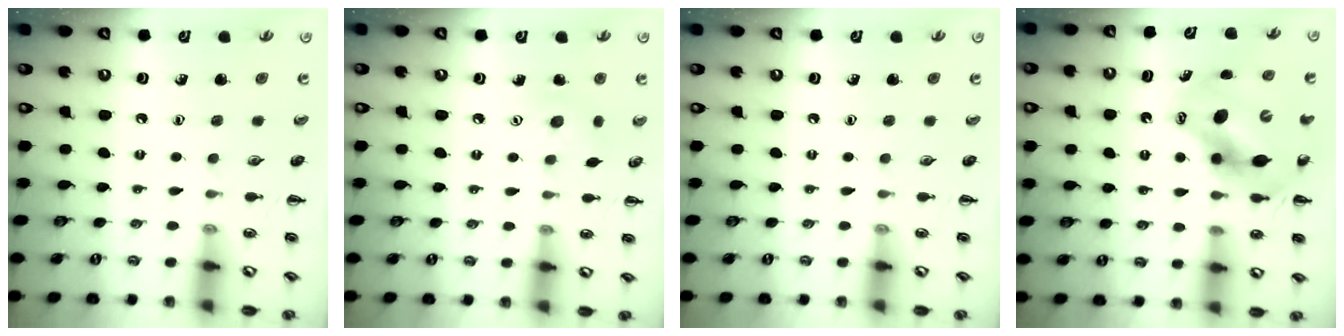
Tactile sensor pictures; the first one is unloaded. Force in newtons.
{"total": 4.3, "press": 4.1, "slide": 1.1}
{"total": 0.0}
{"total": 12.6, "press": 12.2, "slide": 3.0}